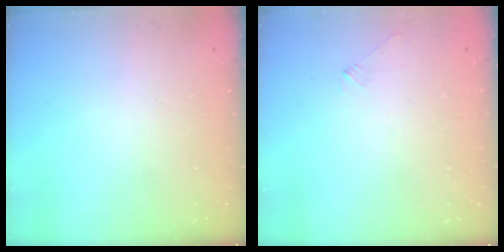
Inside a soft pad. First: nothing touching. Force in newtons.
{"total": 2.3, "press": 2.3, "slide": 0.5}